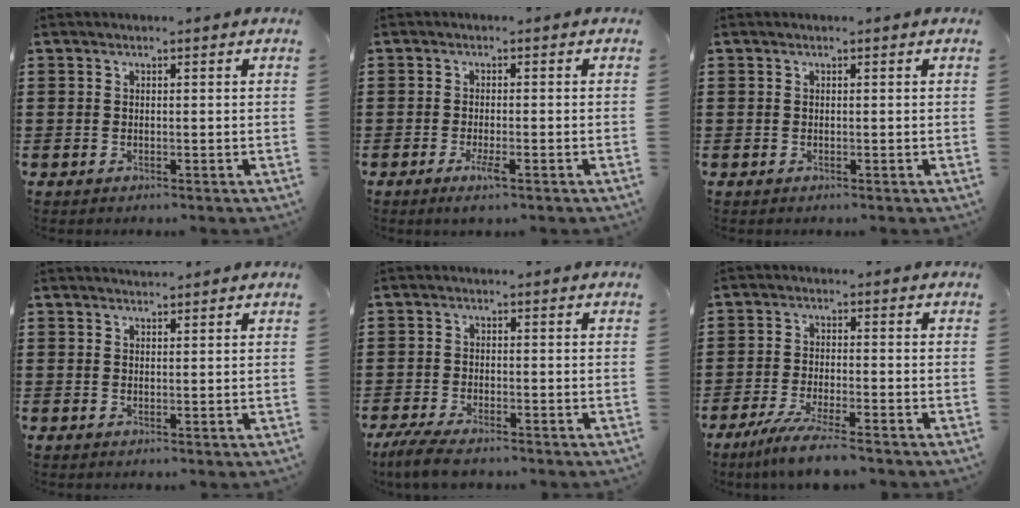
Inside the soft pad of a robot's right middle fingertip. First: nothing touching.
{"total": 2.5, "force": [-1.2, 0.3, 2.1], "torque": [-0.042, -0.004, -0.023]}
{"total": 0.0}
{"total": 1.1, "force": [1.0, 0.1, 0.1], "torque": [-0.004, -0.001, 0.020]}
{"total": 4.0, "force": [-3.5, 0.6, 1.8], "torque": [-0.053, -0.010, -0.073]}
{"total": 5.5, "force": [-4.7, -0.1, 3.0], "torque": [-0.069, -0.021, -0.090]}